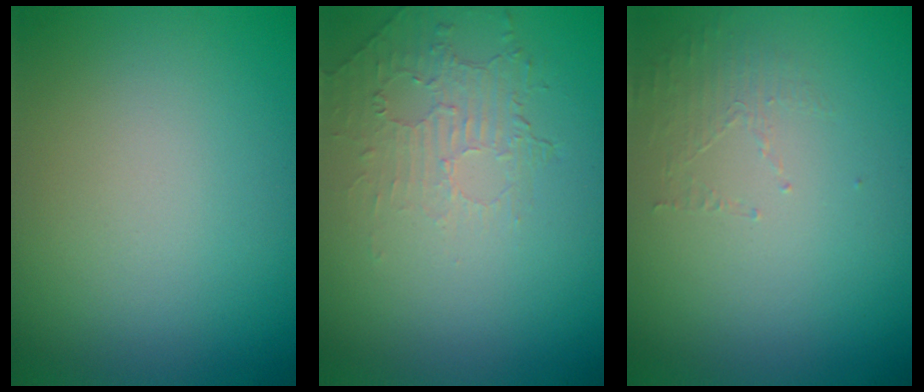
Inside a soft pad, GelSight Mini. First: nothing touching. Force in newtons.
{"total": 2.0, "press": 0.8, "slide": 1.8}
{"total": 1.4, "press": 0.4, "slide": 1.4}